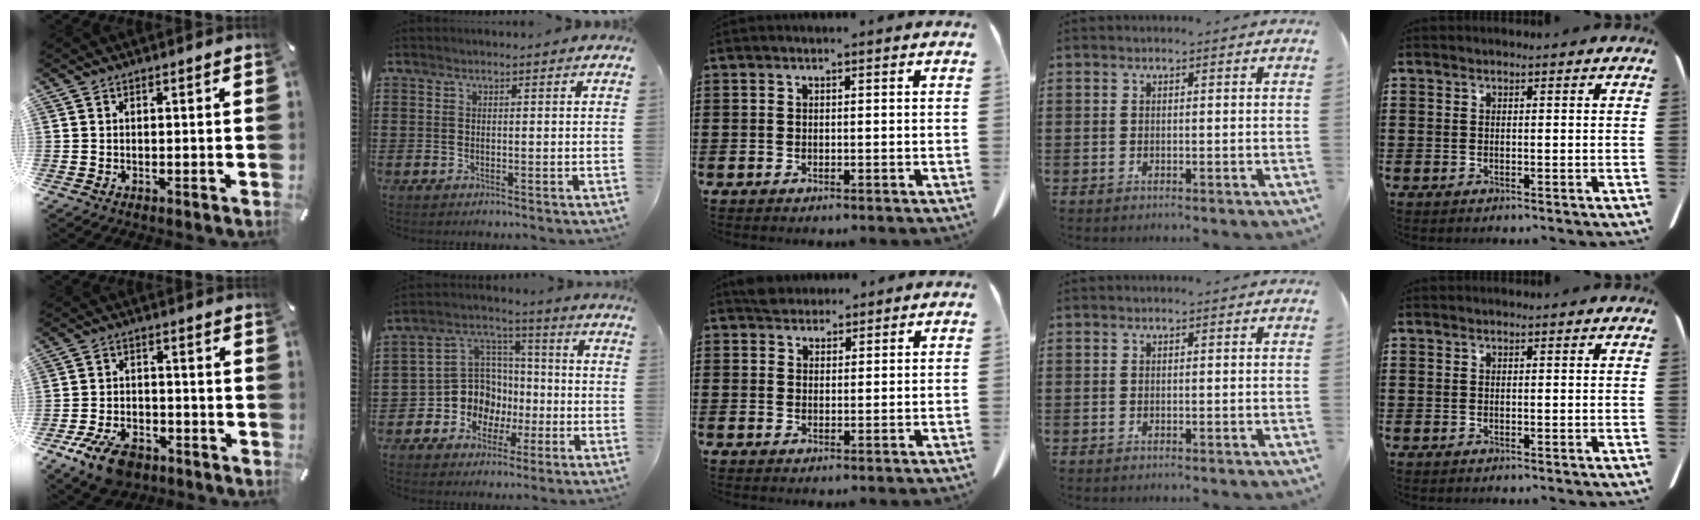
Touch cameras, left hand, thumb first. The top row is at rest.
{"thumb": {"total": 9.1, "force": [-5.6, 5.3, 4.9], "torque": [-0.098, 0.028, -0.101]}, "index": {"total": 10.1, "force": [-2.6, 9.3, 2.9], "torque": [-0.107, 0.009, -0.048]}, "middle": {"total": 2.9, "force": [2.6, 1.1, 0.3], "torque": [-0.006, 0.001, 0.051]}}